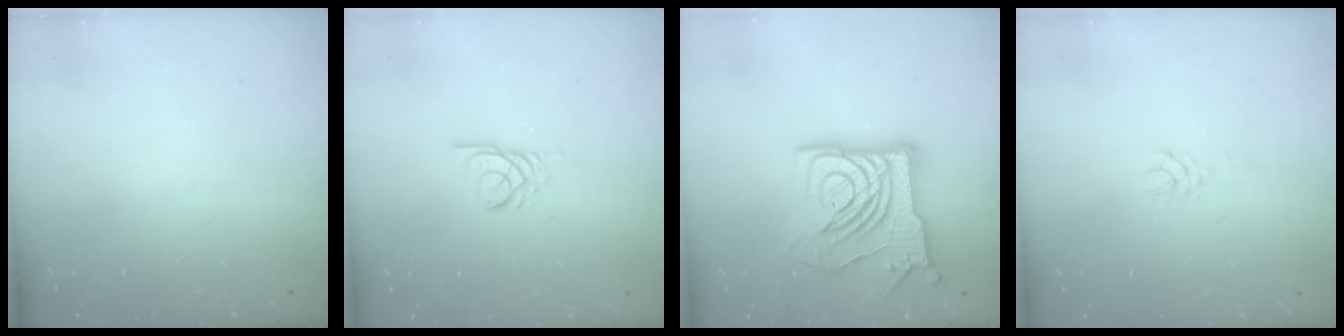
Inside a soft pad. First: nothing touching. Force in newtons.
{"total": 2.6, "press": 2.6, "slide": 0.1}
{"total": 20.4, "press": 20.2, "slide": 2.3}
{"total": 2.5, "press": 2.4, "slide": 0.4}